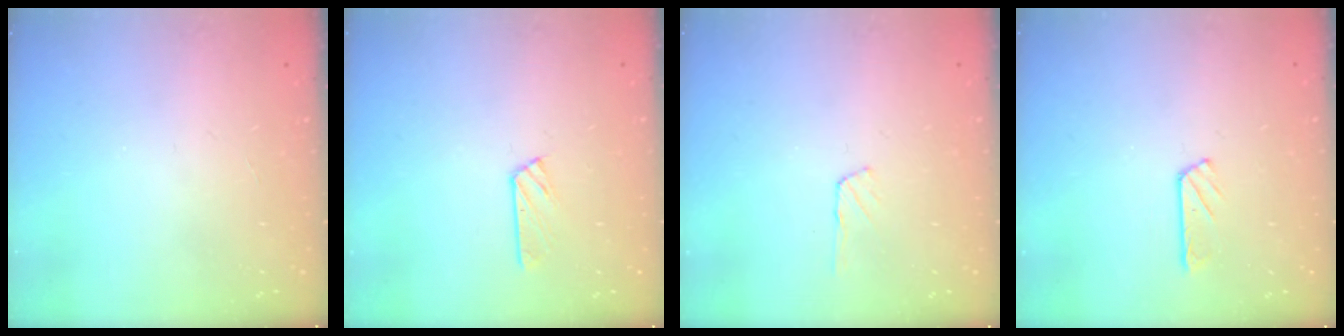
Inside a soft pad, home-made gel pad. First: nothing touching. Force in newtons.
{"total": 2.9, "press": 2.9, "slide": 0.3}
{"total": 4.0, "press": 3.9, "slide": 0.4}
{"total": 2.9, "press": 2.9, "slide": 0.3}